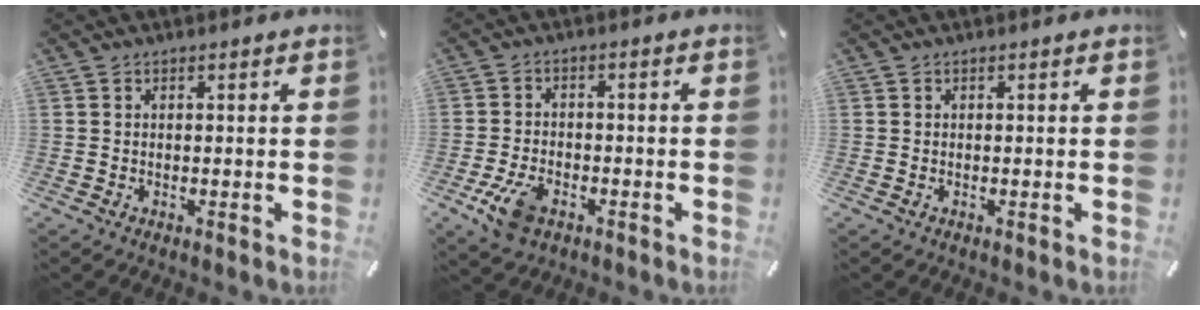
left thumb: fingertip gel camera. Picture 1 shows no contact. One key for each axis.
{"total": 7.5, "fx": -3.8, "fy": 4.2, "fz": 4.9, "tx": -0.113, "ty": 0.009, "tz": -0.071}
{"total": 0.0}